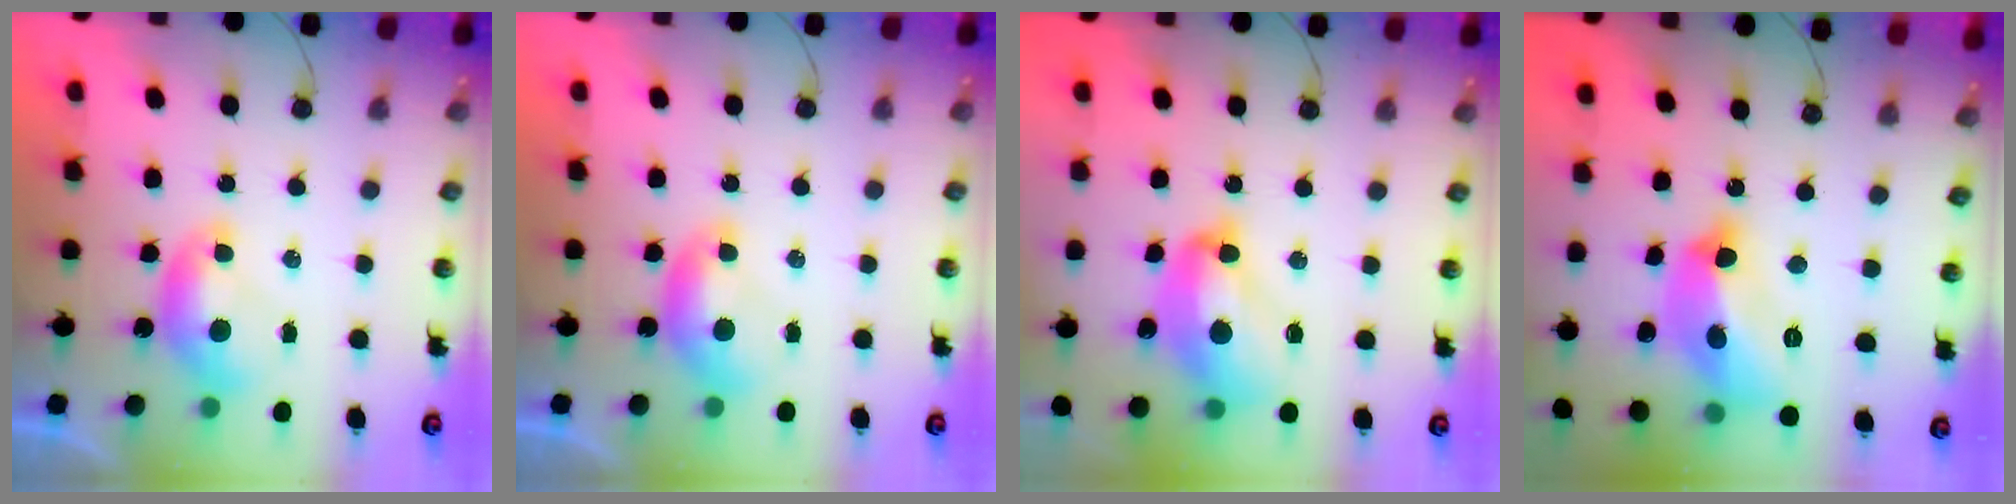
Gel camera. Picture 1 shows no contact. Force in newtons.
{"total": 0.0}
{"total": 10.3, "press": 10.3, "slide": 1.3}
{"total": 13.0, "press": 13.0, "slide": 0.6}